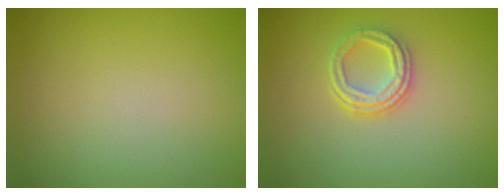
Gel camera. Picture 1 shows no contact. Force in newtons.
{"total": 3.1, "press": 2.4, "slide": 1.9}